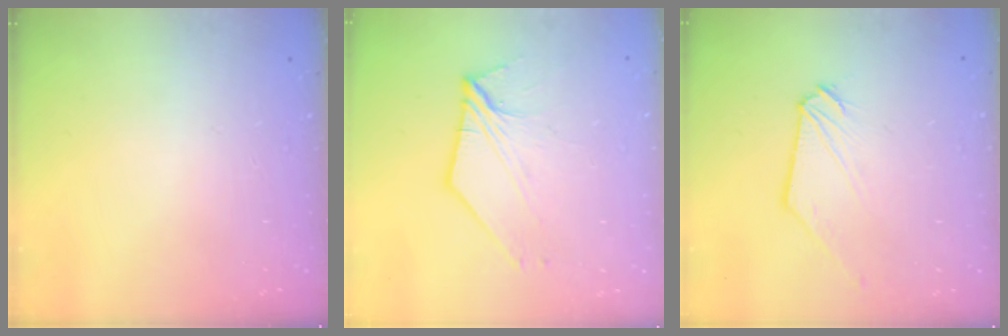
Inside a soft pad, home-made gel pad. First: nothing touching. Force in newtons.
{"total": 7.7, "press": 7.6, "slide": 1.4}
{"total": 0.7, "press": 0.7, "slide": 0.0}